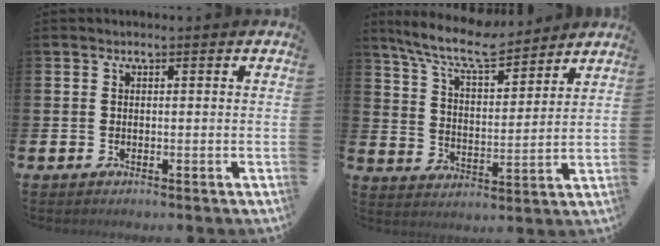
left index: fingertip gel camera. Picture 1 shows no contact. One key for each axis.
{"total": 9.4, "fx": 8.5, "fy": 1.8, "fz": 3.8, "tx": -0.098, "ty": -0.044, "tz": 0.150}